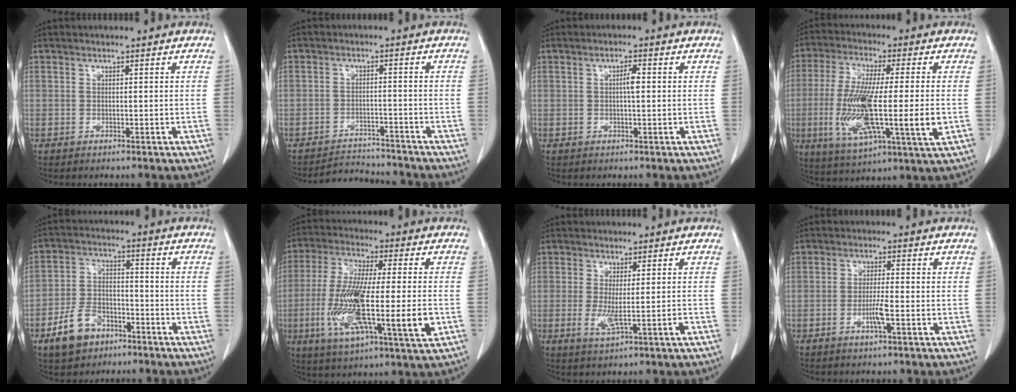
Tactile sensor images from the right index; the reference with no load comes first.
{"total": 5.1, "force": [-5.0, 1.2, -0.6], "torque": [0.012, 0.008, -0.080]}
{"total": 1.9, "force": [0.1, 0.3, 1.9], "torque": [-0.034, 0.003, 0.001]}
{"total": 16.9, "force": [-2.6, 2.2, 16.6], "torque": [-0.324, -0.022, -0.046]}
{"total": 8.5, "force": [-5.1, 5.3, 4.3], "torque": [-0.096, 0.010, -0.087]}
{"total": 17.9, "force": [-3.9, 2.4, 17.4], "torque": [-0.326, -0.021, -0.065]}
{"total": 3.9, "force": [-0.8, 0.0, 3.8], "torque": [-0.073, -0.011, -0.007]}
{"total": 3.3, "force": [-1.3, 0.0, 3.0], "torque": [-0.060, -0.004, -0.025]}